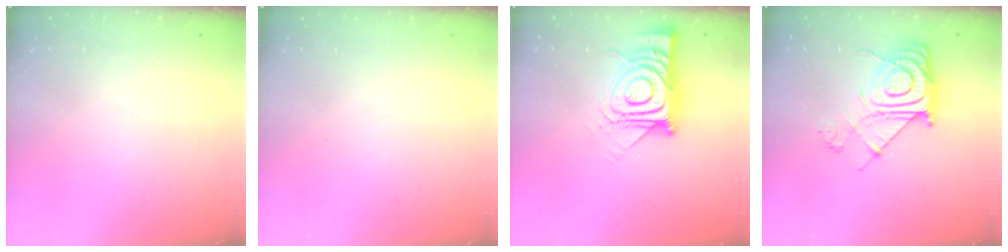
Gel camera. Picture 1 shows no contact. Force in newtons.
{"total": 1.5, "press": 1.5, "slide": 0.1}
{"total": 16.1, "press": 16.1, "slide": 1.3}
{"total": 13.0, "press": 13.0, "slide": 0.8}